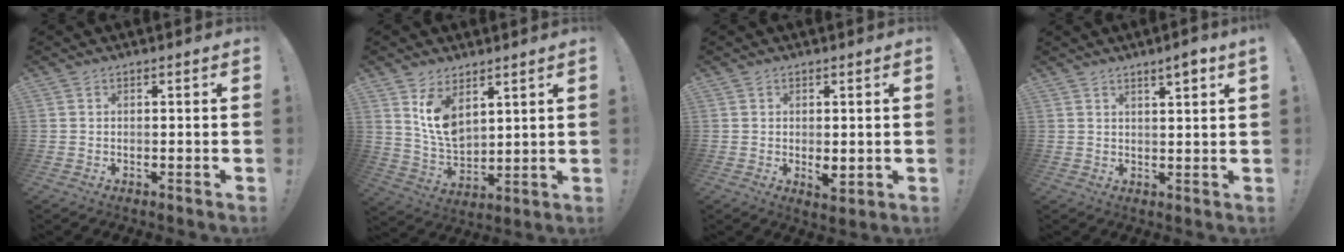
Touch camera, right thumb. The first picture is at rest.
{"total": 10.4, "force": [5.9, 6.2, 5.9], "torque": [-0.103, -0.039, 0.115]}
{"total": 3.4, "force": [0.0, 1.6, 3.0], "torque": [-0.039, 0.000, 0.002]}
{"total": 4.0, "force": [2.8, 0.0, 2.9], "torque": [-0.037, -0.020, 0.041]}